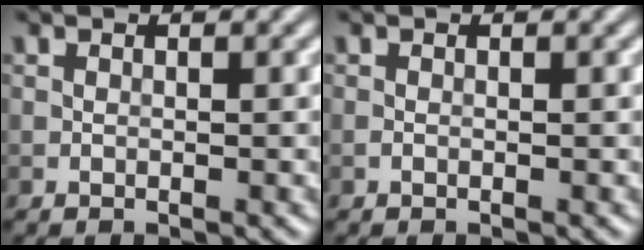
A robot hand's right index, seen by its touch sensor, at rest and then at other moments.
{"total": 0.0}